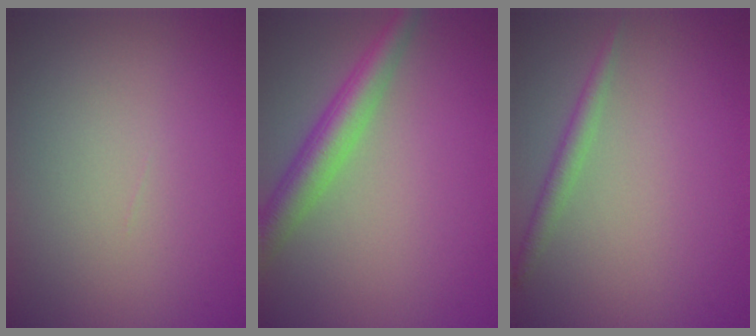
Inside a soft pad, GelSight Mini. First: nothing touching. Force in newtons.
{"total": 4.3, "press": 4.3, "slide": 0.2}
{"total": 1.6, "press": 1.6, "slide": 0.1}